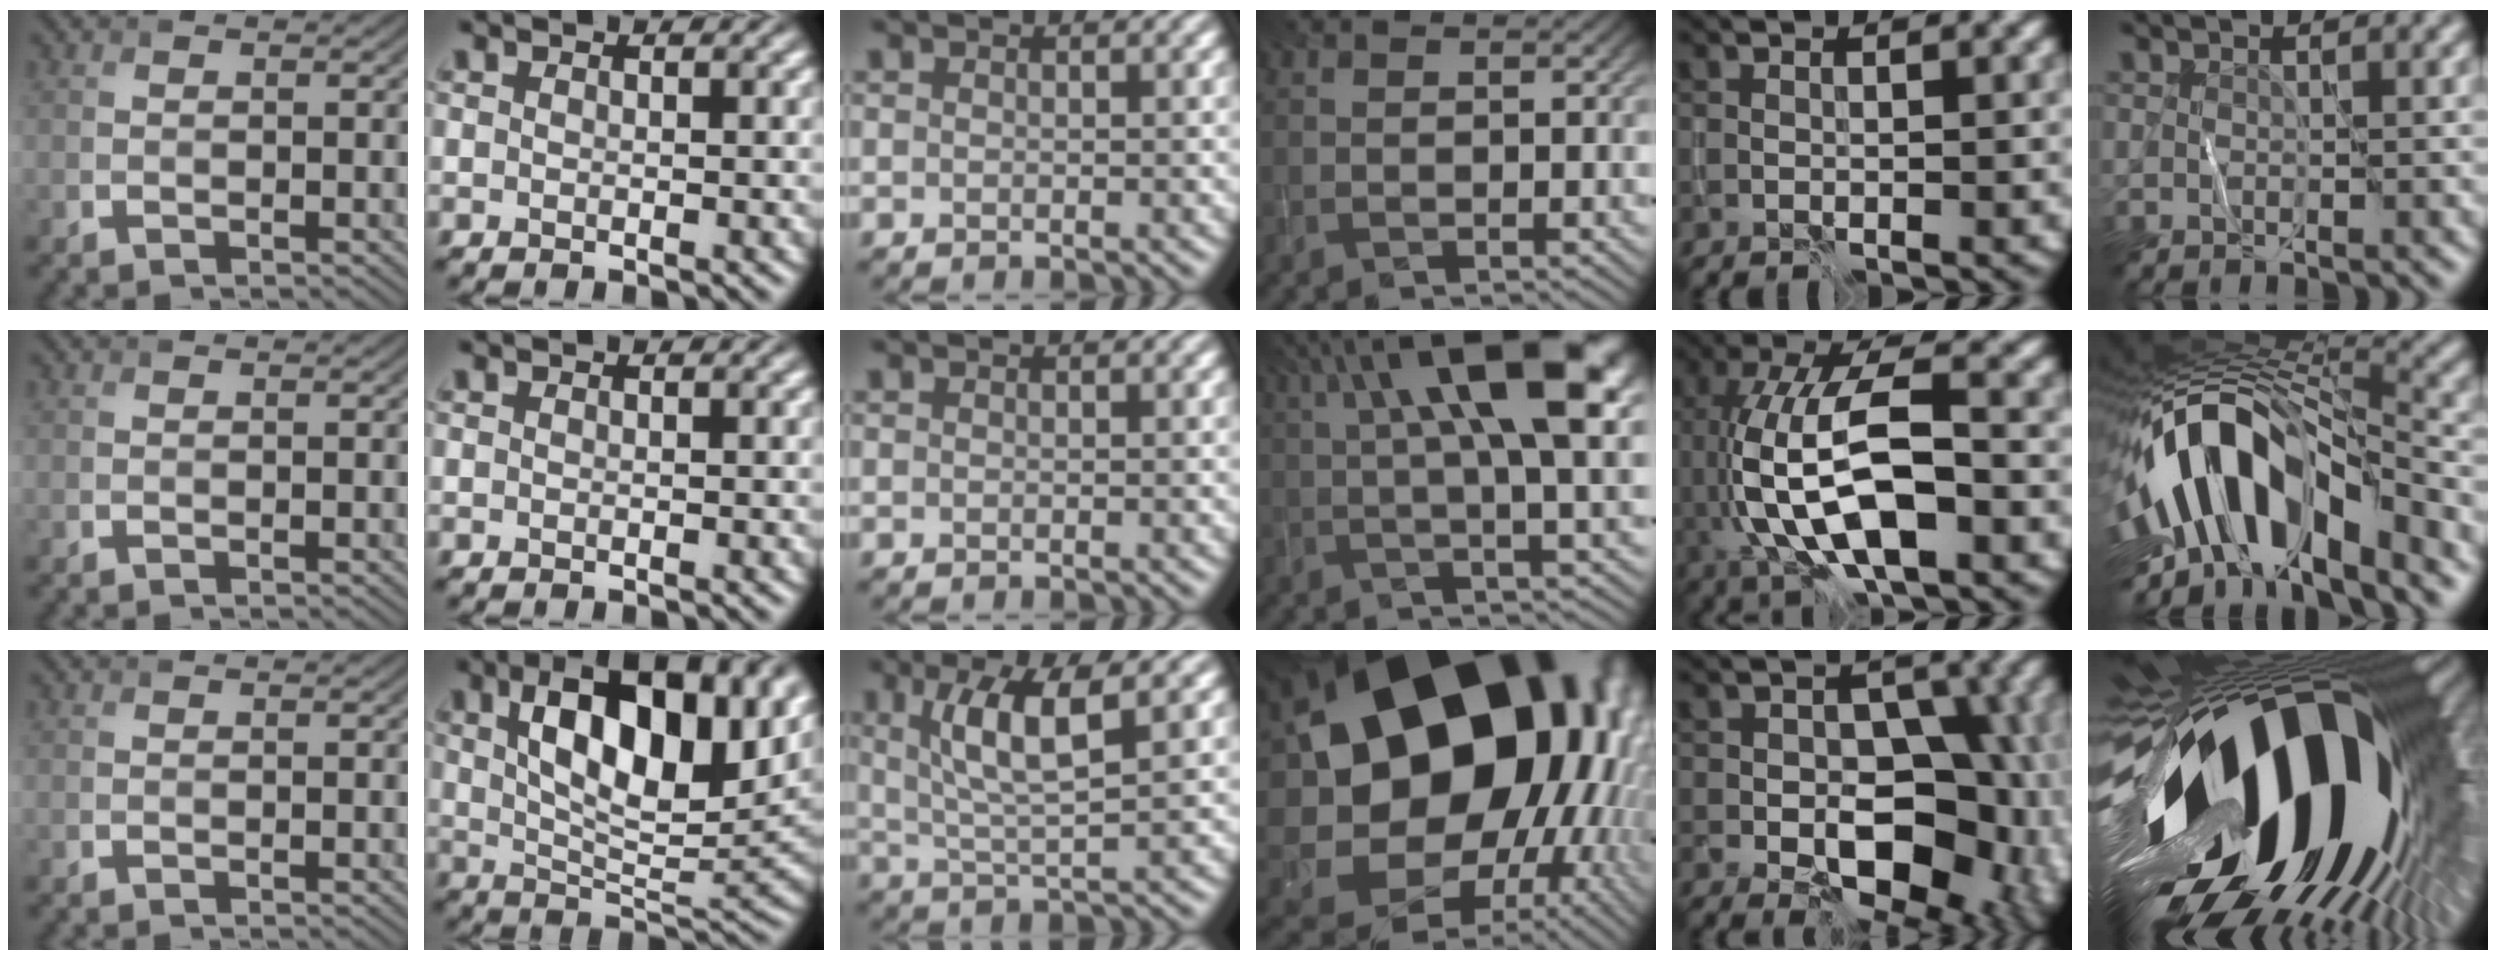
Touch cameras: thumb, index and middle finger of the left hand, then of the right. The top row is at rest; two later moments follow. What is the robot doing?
{"motion": "wipe", "object": "whiteboard"}